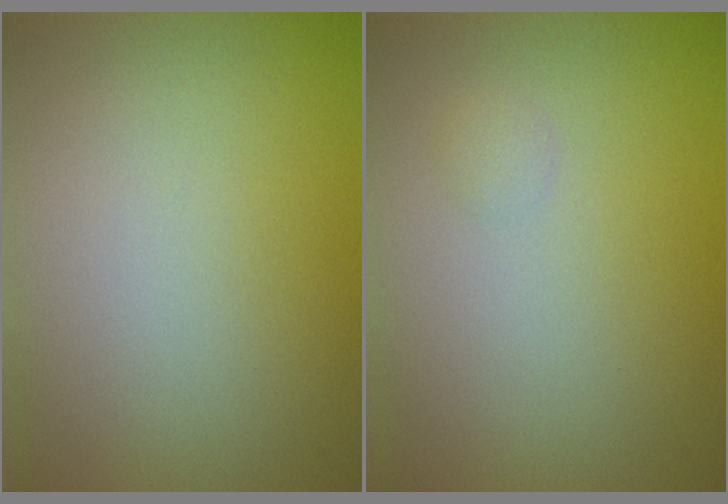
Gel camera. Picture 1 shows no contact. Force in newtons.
{"total": 0.6, "press": 0.6, "slide": 0.0}